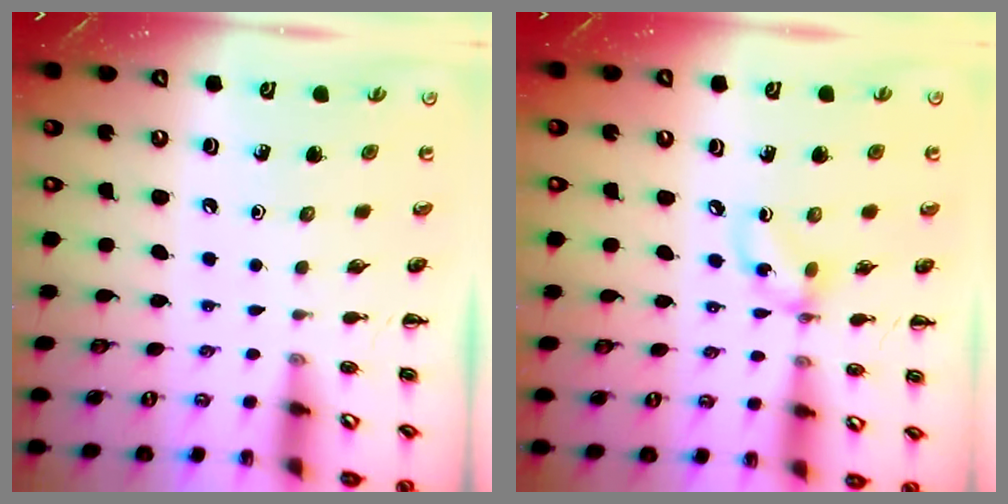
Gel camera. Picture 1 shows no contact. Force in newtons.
{"total": 5.5, "press": 5.5, "slide": 0.6}